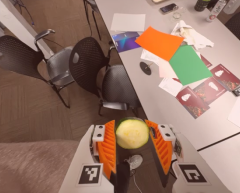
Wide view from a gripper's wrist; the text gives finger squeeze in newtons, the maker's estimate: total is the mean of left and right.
{"total": 12.0, "left": 12.8, "right": 11.3}